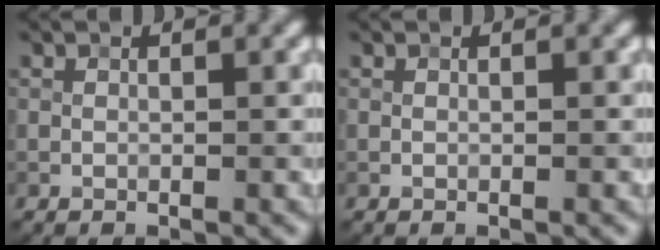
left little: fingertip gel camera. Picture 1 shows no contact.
{"total": 0.0}